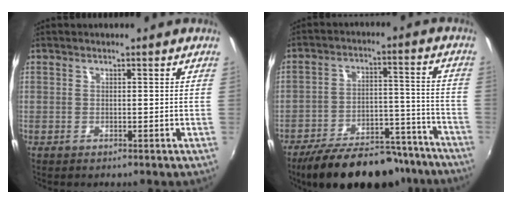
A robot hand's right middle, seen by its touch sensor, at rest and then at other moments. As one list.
[{"total": 22.0, "force": [-18.4, 7.9, 9.3], "torque": [-0.166, 0.011, -0.245]}]